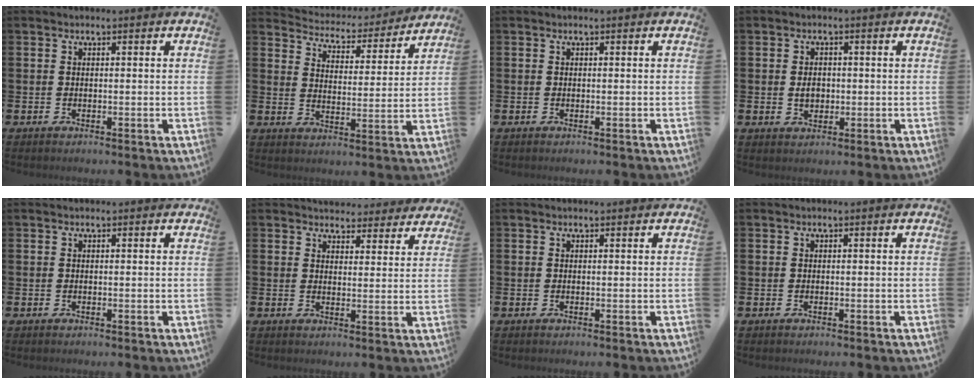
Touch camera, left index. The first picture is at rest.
{"total": 4.6, "force": [4.5, 1.2, 0.2], "torque": [-0.028, -0.047, 0.071]}
{"total": 0.0}
{"total": 2.4, "force": [0.1, 1.8, 1.6], "torque": [-0.015, 0.001, -0.005]}
{"total": 0.0}
{"total": 4.6, "force": [4.4, 1.4, 0.0], "torque": [-0.006, -0.029, 0.078]}
{"total": 0.0}
{"total": 0.0}